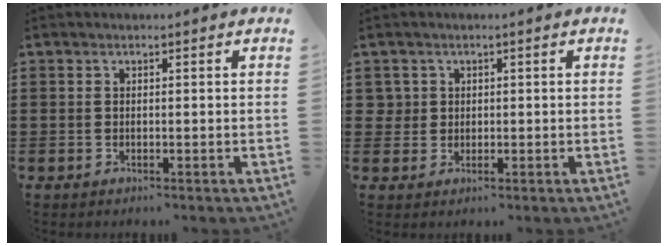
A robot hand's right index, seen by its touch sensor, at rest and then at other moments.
{"total": 2.1, "force": [0.5, 2.0, 0.2], "torque": [-0.014, 0.011, 0.008]}